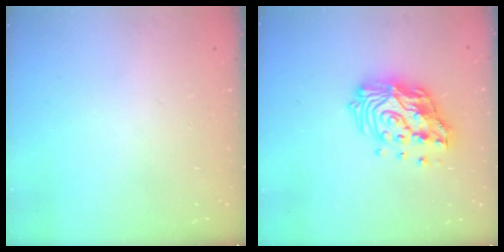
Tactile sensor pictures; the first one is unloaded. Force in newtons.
{"total": 16.3, "press": 16.2, "slide": 1.6}